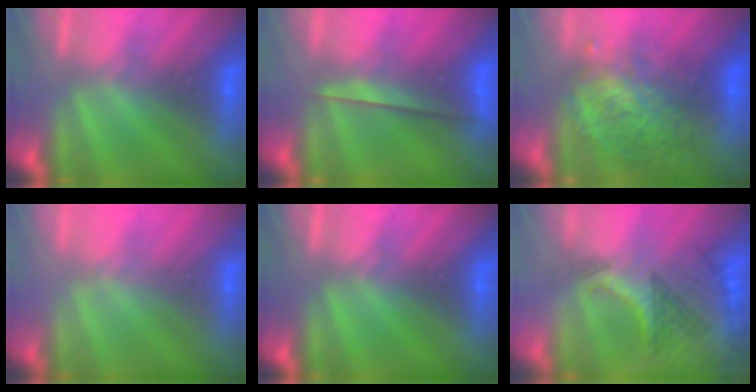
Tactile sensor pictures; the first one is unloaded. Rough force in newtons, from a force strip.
{"total": 2.4}
{"total": 5.6}
{"total": 2.0}
{"total": 0.0}
{"total": 3.0}